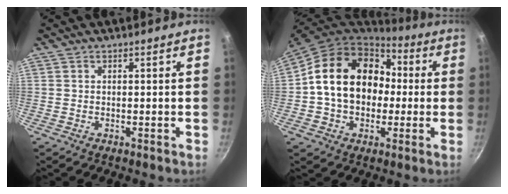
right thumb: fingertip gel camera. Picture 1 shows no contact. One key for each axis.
{"total": 19.7, "fx": 1.5, "fy": 15.3, "fz": 12.3, "tx": -0.191, "ty": 0.045, "tz": 0.023}